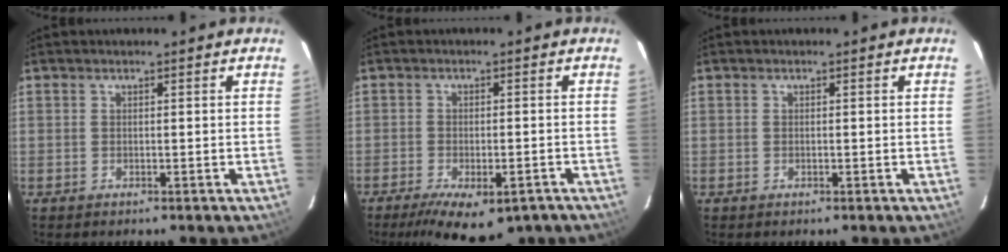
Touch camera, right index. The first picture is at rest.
{"total": 11.8, "force": [-8.1, 4.8, 7.1], "torque": [-0.142, -0.021, -0.111]}
{"total": 0.0}